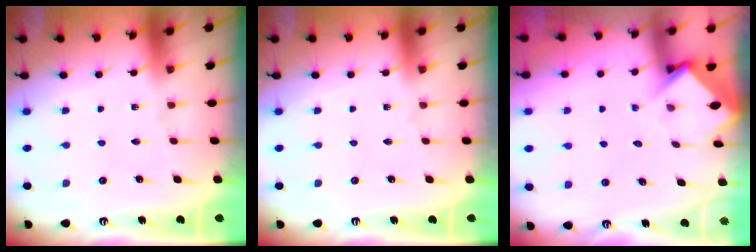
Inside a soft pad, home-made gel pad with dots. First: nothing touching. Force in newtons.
{"total": 0.0}
{"total": 3.8, "press": 3.8, "slide": 0.2}